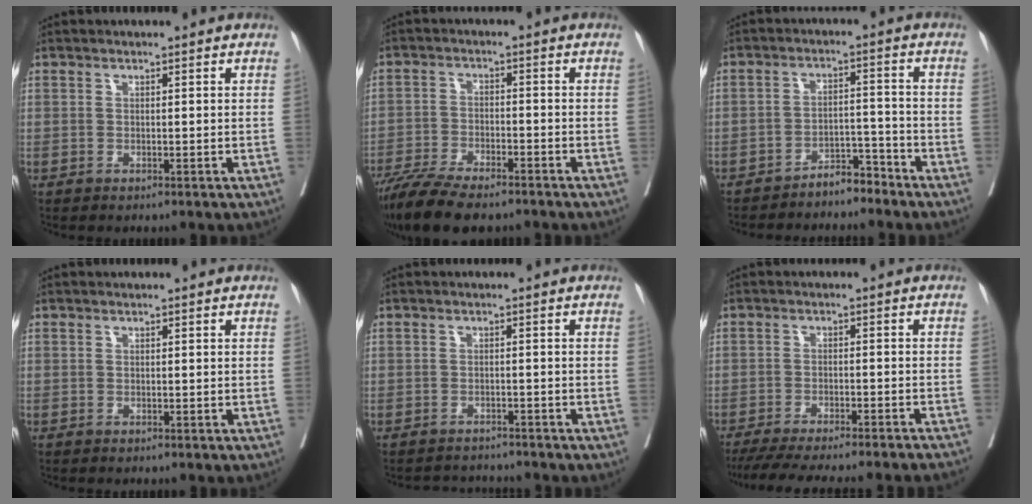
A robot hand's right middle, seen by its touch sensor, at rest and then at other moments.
{"total": 12.0, "force": [-9.9, 2.7, 6.2], "torque": [-0.102, -0.019, -0.161]}
{"total": 4.5, "force": [-4.2, 1.2, 1.3], "torque": [-0.013, 0.003, -0.071]}
{"total": 0.0}
{"total": 3.1, "force": [-2.9, 0.5, -0.8], "torque": [0.016, -0.004, -0.044]}
{"total": 19.5, "force": [-17.6, 0.3, 8.3], "torque": [-0.111, -0.041, -0.236]}